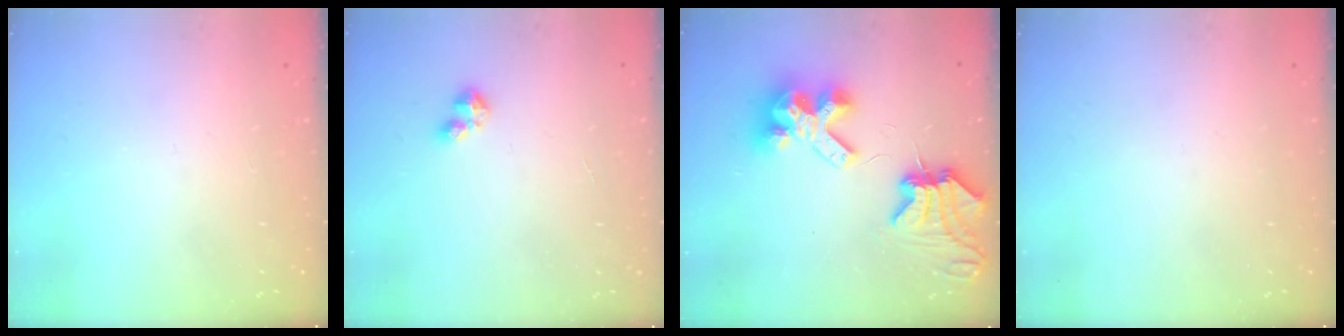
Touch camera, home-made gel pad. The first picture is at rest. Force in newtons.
{"total": 3.4, "press": 3.4, "slide": 0.2}
{"total": 10.2, "press": 10.1, "slide": 1.3}
{"total": 0.0}